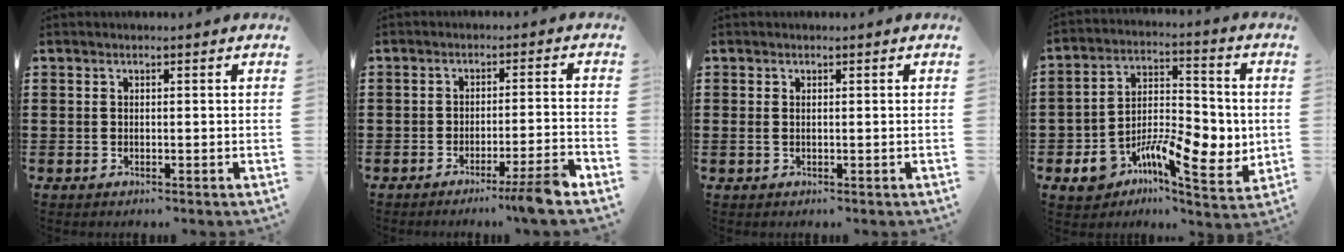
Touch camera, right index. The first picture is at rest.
{"total": 5.0, "force": [-3.8, -0.9, 3.1], "torque": [-0.046, -0.013, -0.069]}
{"total": 0.5, "force": [0.0, 0.2, 0.5], "torque": [-0.012, 0.002, -0.001]}
{"total": 11.9, "force": [-4.2, 6.7, 9.0], "torque": [-0.148, 0.016, -0.068]}